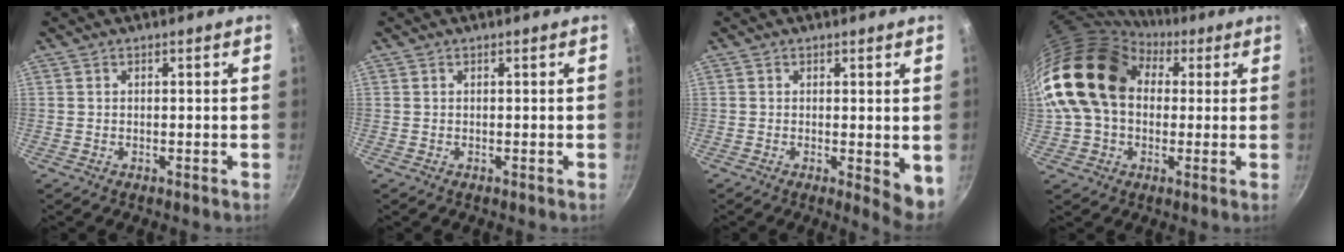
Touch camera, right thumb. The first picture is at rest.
{"total": 0.0}
{"total": 5.1, "force": [-0.3, 1.7, 4.7], "torque": [-0.057, -0.011, -0.002]}
{"total": 18.5, "force": [3.6, 13.6, 12.0], "torque": [-0.196, 0.032, 0.055]}